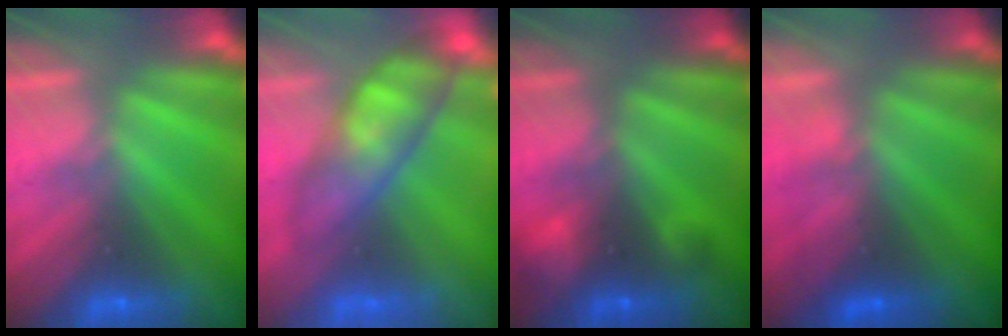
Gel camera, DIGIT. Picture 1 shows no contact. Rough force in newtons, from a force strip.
{"total": 4.4}
{"total": 2.3}
{"total": 3.4}